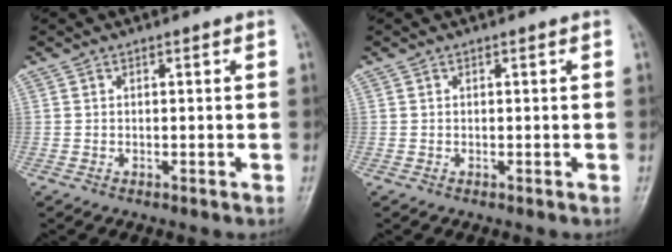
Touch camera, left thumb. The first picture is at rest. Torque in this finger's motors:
{"motor_torque": [0.00, 0.00, 0.02, -0.01, 0.00]}